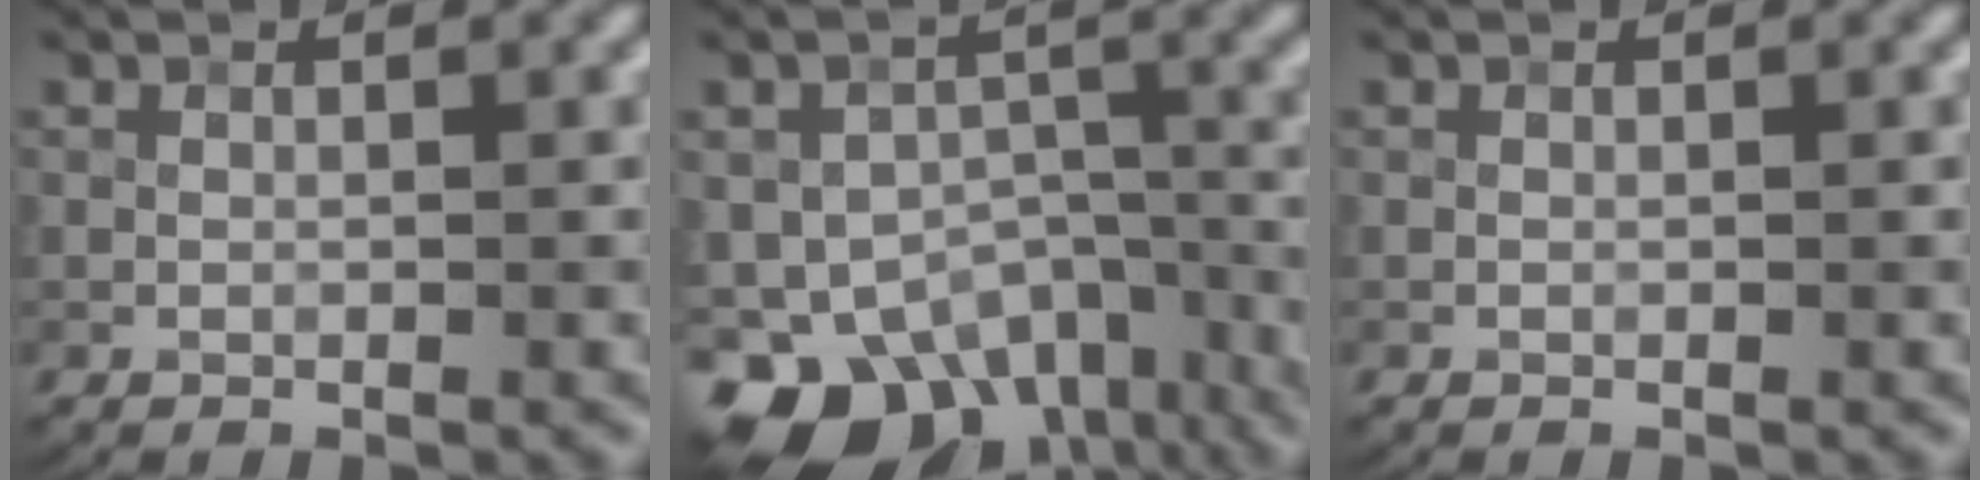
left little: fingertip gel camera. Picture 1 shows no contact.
{"total": 13.5, "force": [-9.1, 7.9, 6.1], "torque": [-0.117, -0.031, -0.121]}
{"total": 0.0}